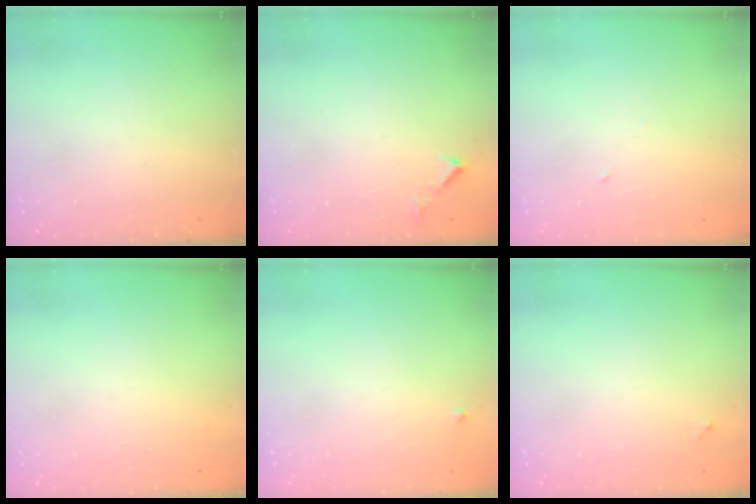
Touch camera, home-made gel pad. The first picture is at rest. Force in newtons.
{"total": 2.8, "press": 2.8, "slide": 0.3}
{"total": 2.7, "press": 2.5, "slide": 1.0}
{"total": 3.4, "press": 3.4, "slide": 0.1}
{"total": 2.7, "press": 2.7, "slide": 0.3}
{"total": 3.9, "press": 3.9, "slide": 0.3}